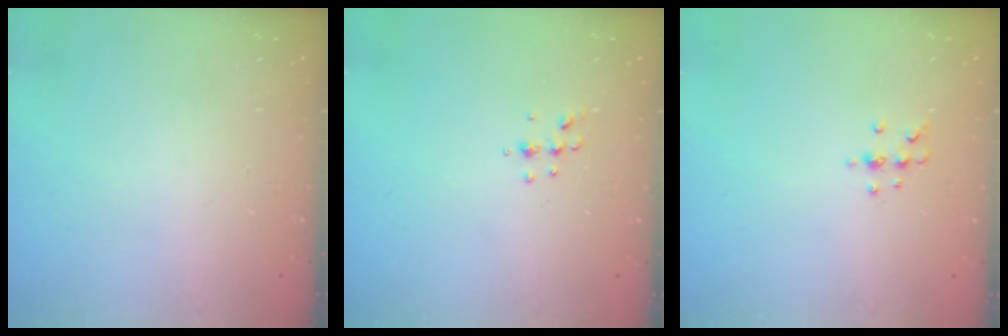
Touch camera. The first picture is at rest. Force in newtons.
{"total": 4.6, "press": 4.5, "slide": 1.0}
{"total": 5.4, "press": 5.2, "slide": 1.4}